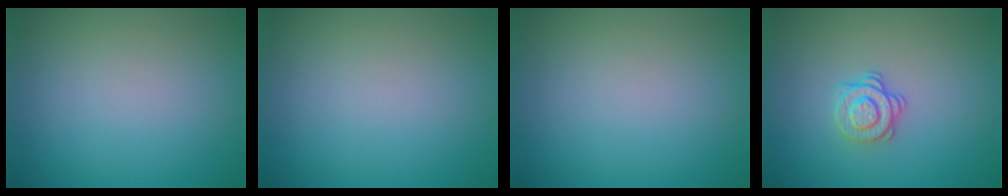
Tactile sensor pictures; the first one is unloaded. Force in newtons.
{"total": 0.0}
{"total": 0.0}
{"total": 2.1, "press": 1.7, "slide": 1.2}